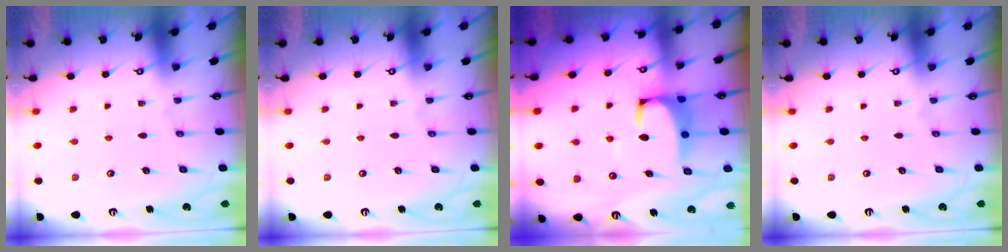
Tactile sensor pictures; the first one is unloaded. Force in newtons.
{"total": 0.0}
{"total": 6.1, "press": 6.0, "slide": 1.0}
{"total": 0.0}